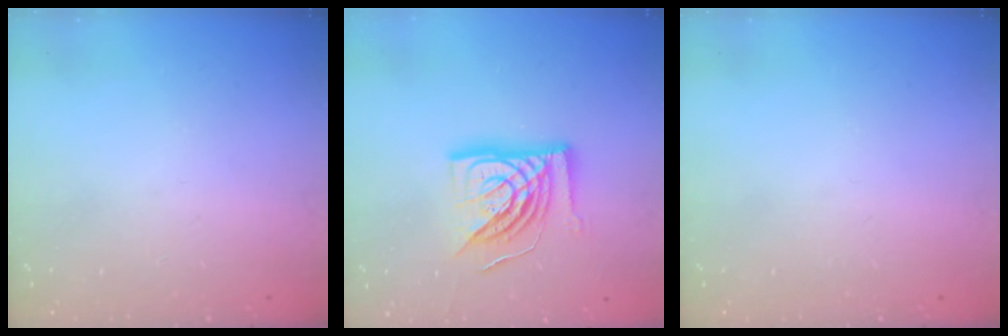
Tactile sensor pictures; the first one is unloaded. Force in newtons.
{"total": 15.9, "press": 15.8, "slide": 1.9}
{"total": 0.0}